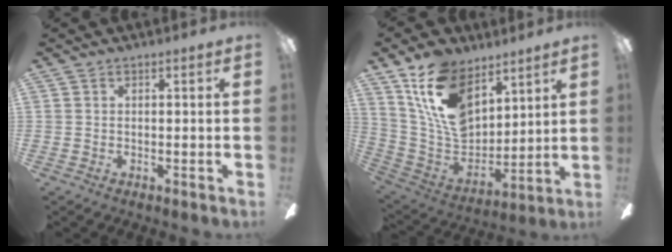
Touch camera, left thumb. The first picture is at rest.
{"total": 18.5, "force": [10.3, 11.1, 10.7], "torque": [-0.221, -0.048, 0.194]}